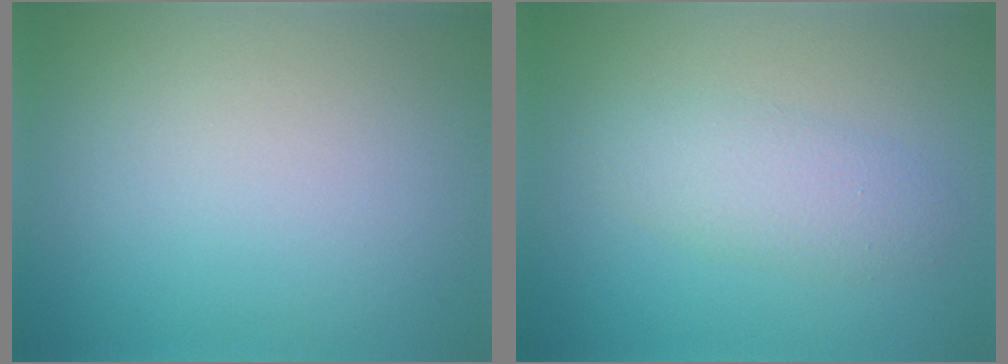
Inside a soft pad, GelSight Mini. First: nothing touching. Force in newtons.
{"total": 2.7, "press": 2.7, "slide": 0.0}